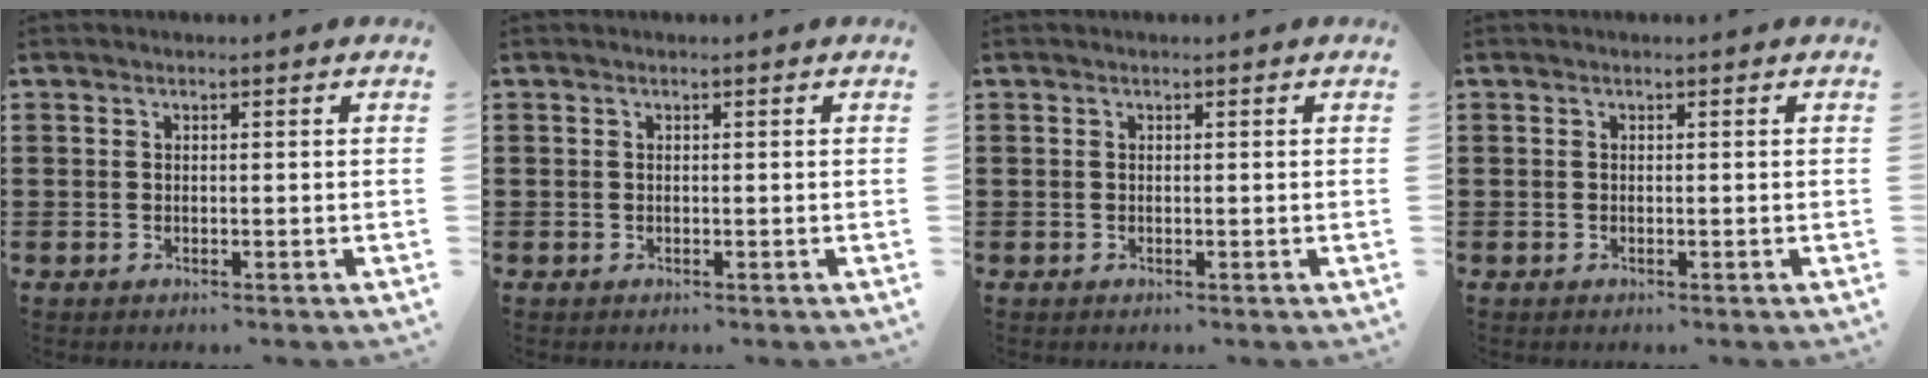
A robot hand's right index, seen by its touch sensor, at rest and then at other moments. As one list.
[{"total": 0.0}, {"total": 0.0}, {"total": 0.0}]